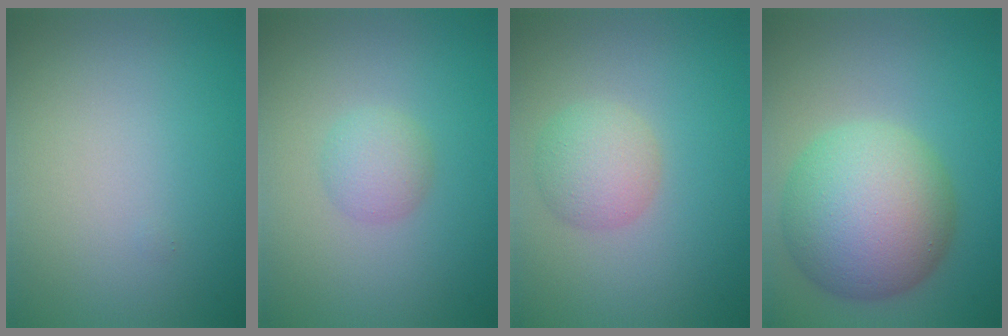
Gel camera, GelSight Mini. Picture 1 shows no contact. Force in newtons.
{"total": 2.0, "press": 2.0, "slide": 0.1}
{"total": 3.1, "press": 3.1, "slide": 0.1}
{"total": 10.0, "press": 10.0, "slide": 0.2}